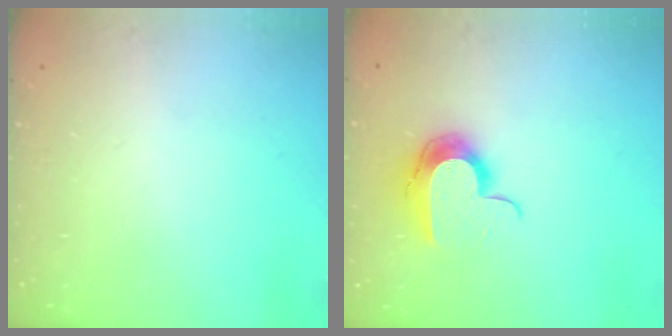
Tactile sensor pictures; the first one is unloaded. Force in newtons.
{"total": 11.3, "press": 11.2, "slide": 0.7}